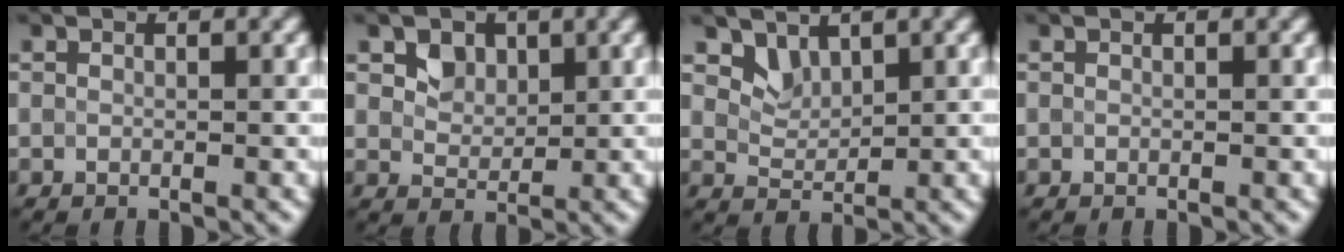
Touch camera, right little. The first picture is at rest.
{"total": 2.2, "force": [1.1, 1.7, 1.0], "torque": [-0.022, 0.002, 0.016]}
{"total": 2.0, "force": [1.5, 1.0, 0.6], "torque": [-0.019, -0.005, 0.031]}
{"total": 0.0}